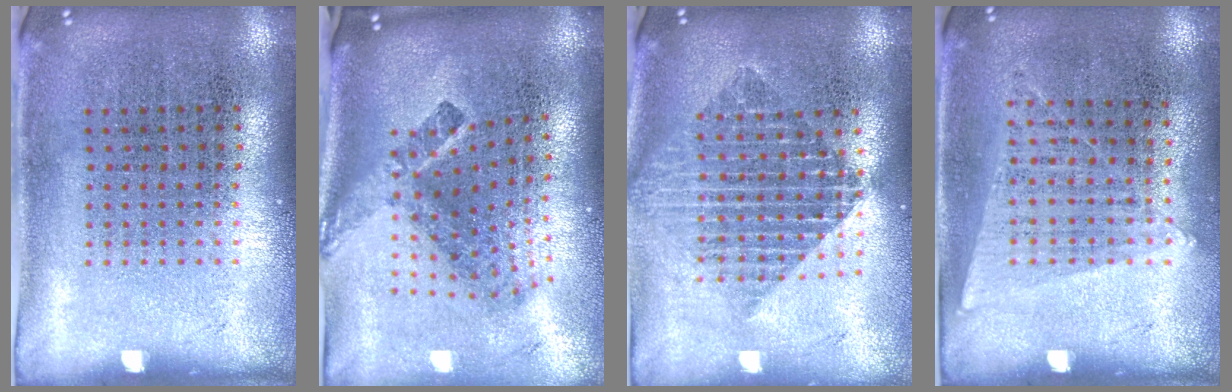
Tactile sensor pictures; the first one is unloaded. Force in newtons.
{"total": 2.7, "press": 1.7, "slide": 2.1}
{"total": 2.0, "press": 1.6, "slide": 1.1}
{"total": 1.3, "press": 1.1, "slide": 0.6}